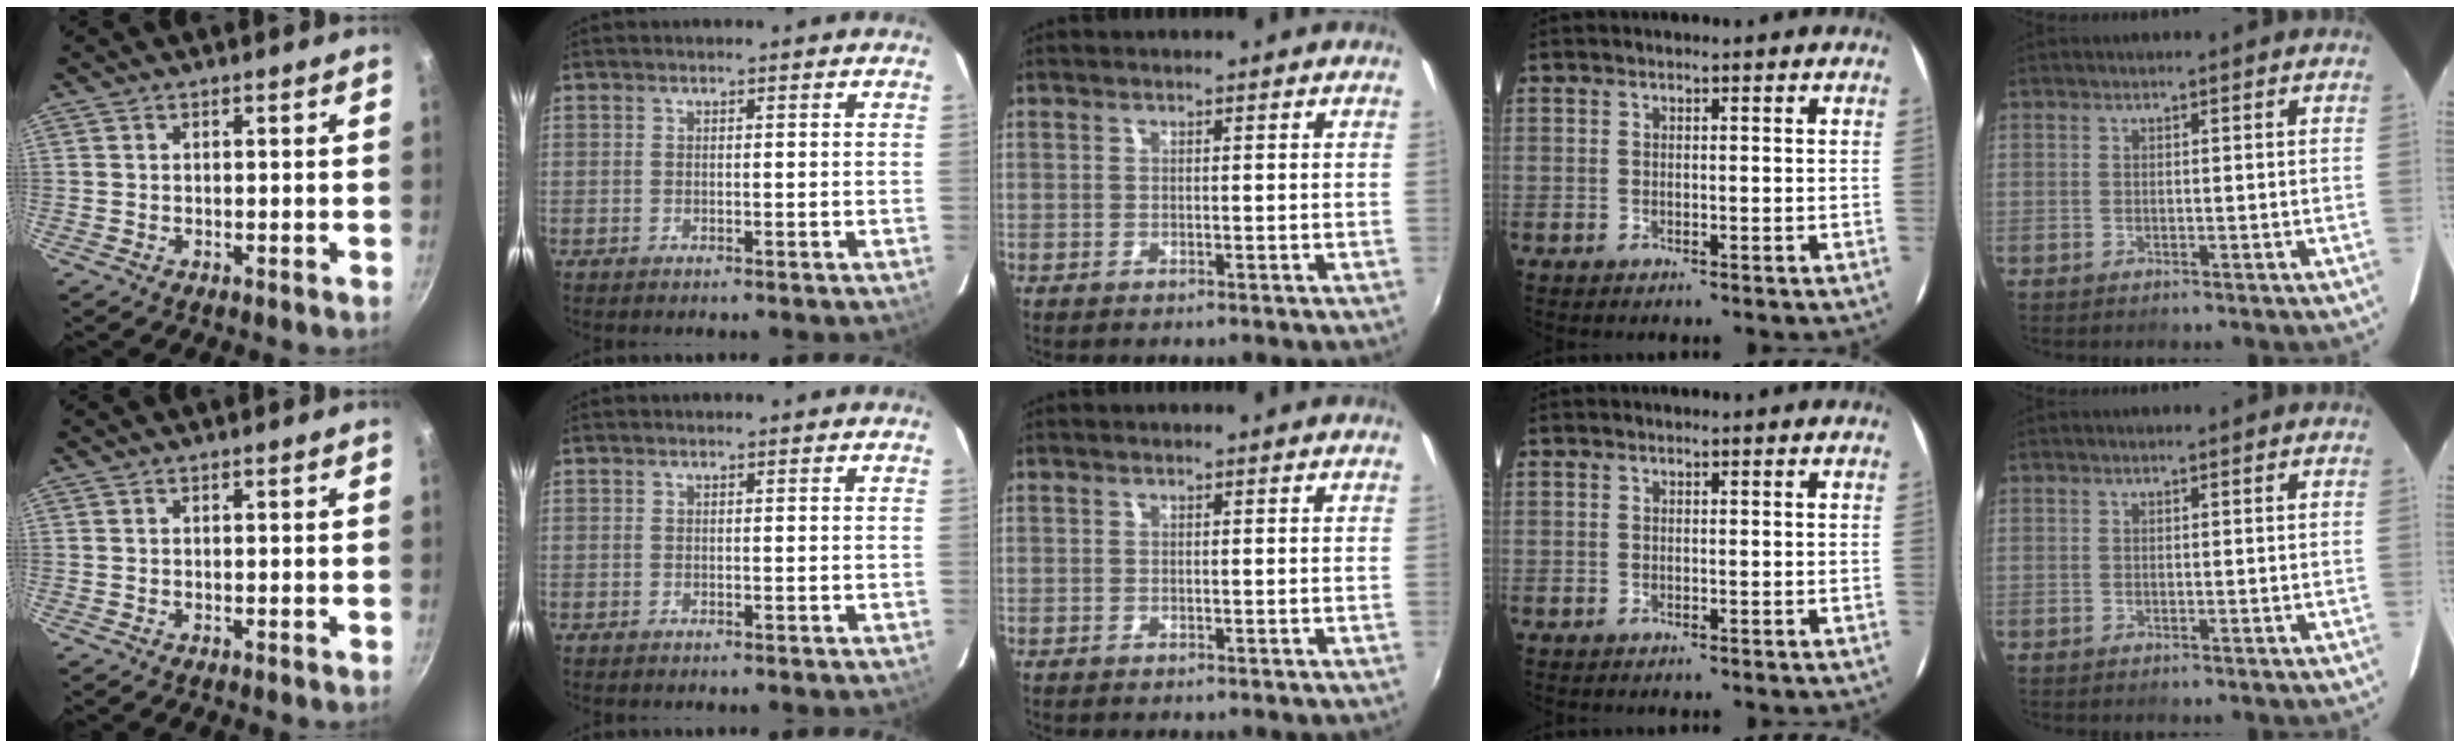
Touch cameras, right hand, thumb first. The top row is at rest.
{}